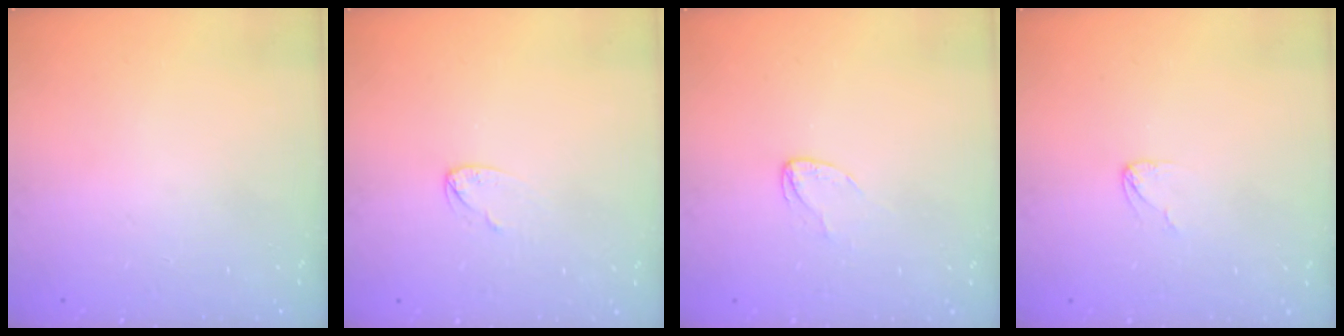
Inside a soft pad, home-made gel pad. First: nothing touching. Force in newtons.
{"total": 3.9, "press": 3.9, "slide": 0.4}
{"total": 3.2, "press": 3.2, "slide": 0.3}
{"total": 2.7, "press": 2.7, "slide": 0.2}